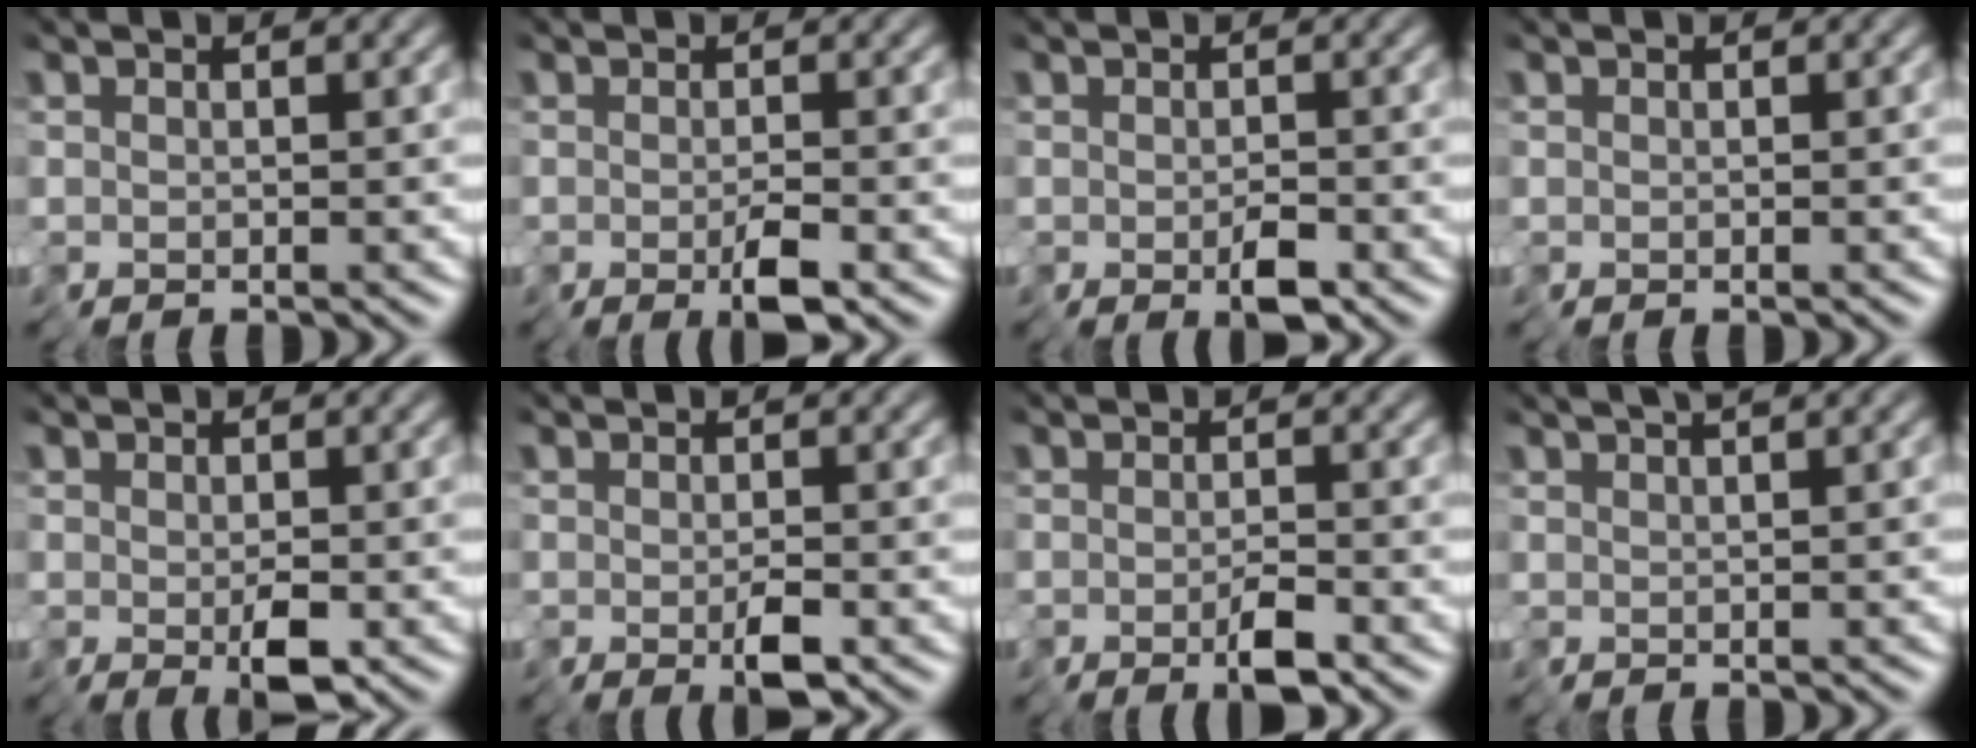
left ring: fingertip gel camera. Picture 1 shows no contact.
{"total": 2.4, "force": [-0.9, 0.5, 2.2], "torque": [-0.038, 0.000, -0.011]}
{"total": 2.1, "force": [-0.8, 0.8, 1.8], "torque": [-0.031, 0.000, -0.010]}
{"total": 0.0}
{"total": 2.5, "force": [-0.3, 1.0, 2.2], "torque": [-0.043, -0.002, 0.001]}
{"total": 2.2, "force": [-0.6, 0.6, 2.0], "torque": [-0.035, 0.000, -0.006]}
{"total": 2.3, "force": [-1.1, 0.6, 2.0], "torque": [-0.035, 0.002, -0.015]}
{"total": 2.1, "force": [1.3, -0.2, 1.6], "torque": [-0.025, 0.016, 0.024]}